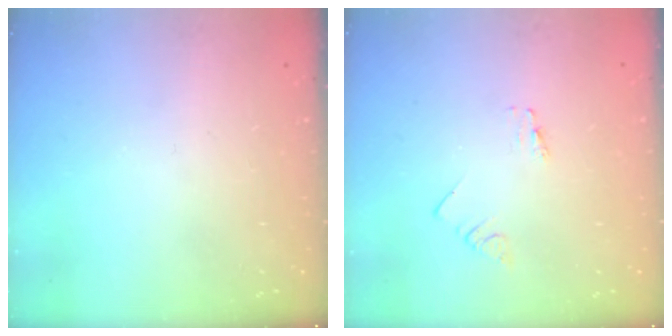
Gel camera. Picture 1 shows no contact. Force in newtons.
{"total": 0.0}